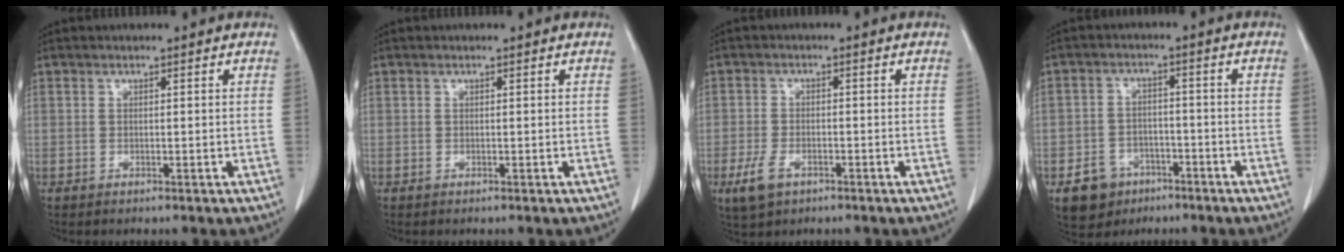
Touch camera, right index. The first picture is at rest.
{"total": 0.0}
{"total": 4.5, "force": [-2.4, 2.5, 3.0], "torque": [-0.067, -0.004, -0.039]}
{"total": 6.3, "force": [-3.5, 4.9, 1.6], "torque": [-0.031, 0.008, -0.050]}